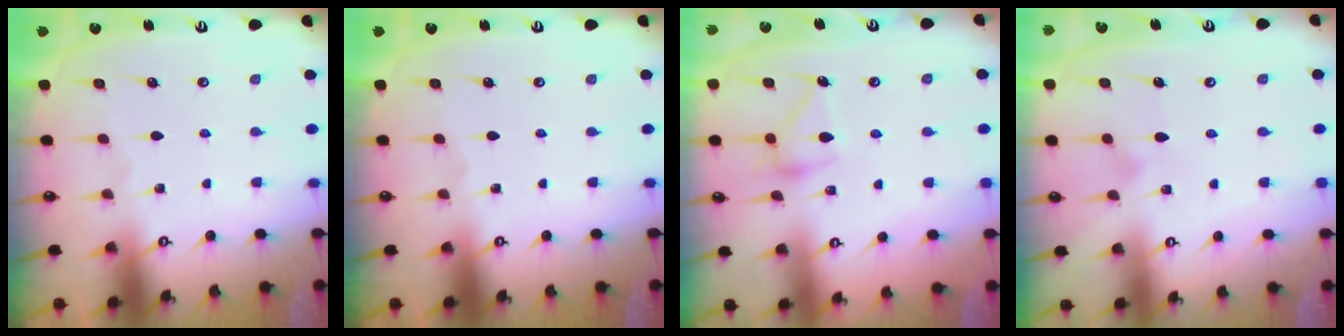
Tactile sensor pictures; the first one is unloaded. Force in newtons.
{"total": 0.0}
{"total": 14.6, "press": 14.6, "slide": 0.8}
{"total": 8.1, "press": 8.1, "slide": 0.3}